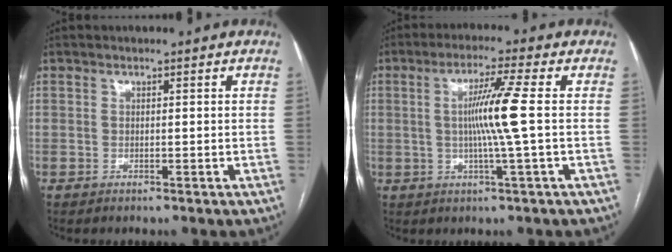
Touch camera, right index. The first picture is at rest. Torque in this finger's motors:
{"motor_torque": [1.18, 0.06, 0.57, 0.15]}